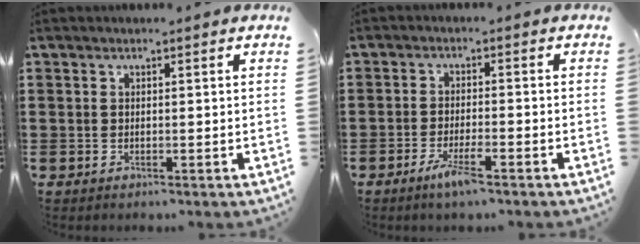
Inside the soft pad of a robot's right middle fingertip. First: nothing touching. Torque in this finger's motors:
{"motor_torque": [0.97, -0.74, 0.25, 0.08]}